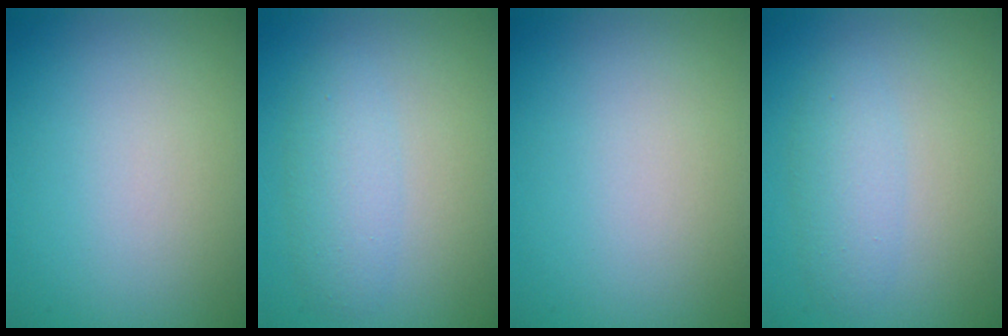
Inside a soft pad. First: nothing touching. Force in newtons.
{"total": 2.7, "press": 2.7, "slide": 0.0}
{"total": 0.0}
{"total": 2.4, "press": 2.4, "slide": 0.0}